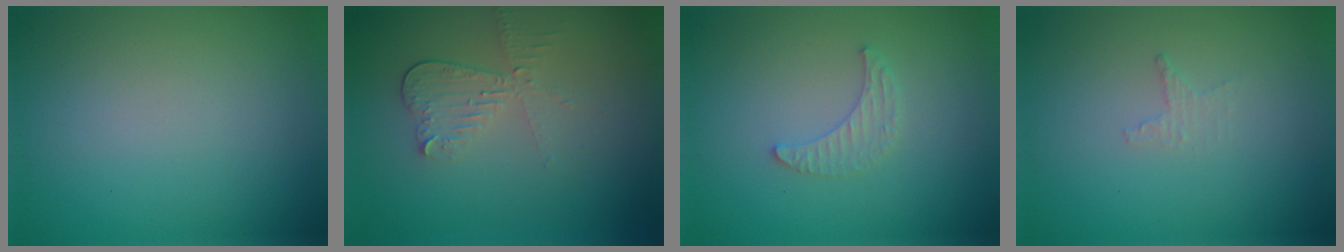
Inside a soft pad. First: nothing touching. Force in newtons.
{"total": 2.8, "press": 2.5, "slide": 1.3}
{"total": 1.6, "press": 1.5, "slide": 0.4}
{"total": 0.9, "press": 0.8, "slide": 0.3}